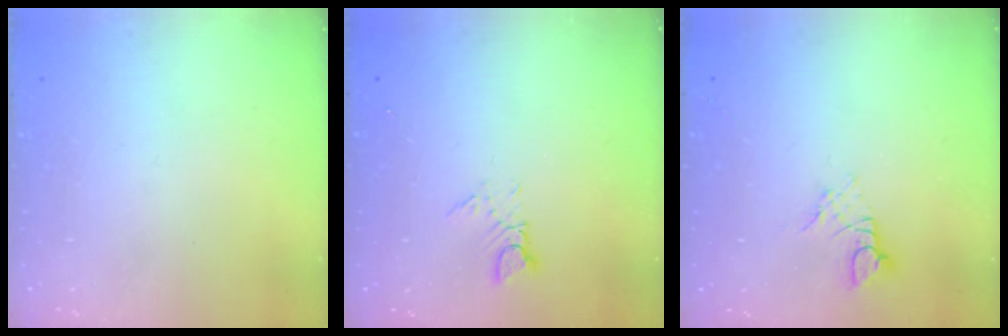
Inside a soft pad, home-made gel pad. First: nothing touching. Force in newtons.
{"total": 3.1, "press": 3.1, "slide": 0.2}
{"total": 2.8, "press": 2.8, "slide": 0.3}